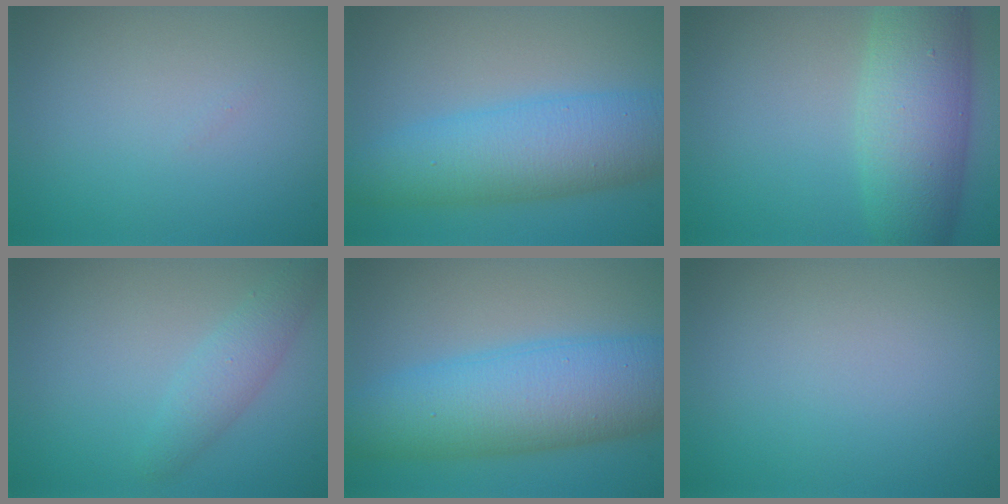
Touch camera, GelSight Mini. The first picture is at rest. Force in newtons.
{"total": 7.4, "press": 7.4, "slide": 0.0}
{"total": 7.6, "press": 7.6, "slide": 0.2}
{"total": 2.2, "press": 2.2, "slide": 0.1}
{"total": 9.6, "press": 9.6, "slide": 0.1}
{"total": 0.0}